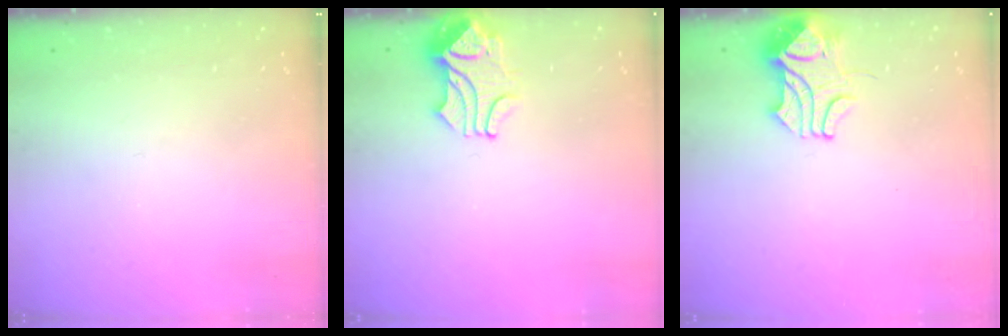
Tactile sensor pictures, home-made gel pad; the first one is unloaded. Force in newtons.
{"total": 2.1, "press": 2.0, "slide": 0.7}
{"total": 2.5, "press": 2.3, "slide": 0.8}